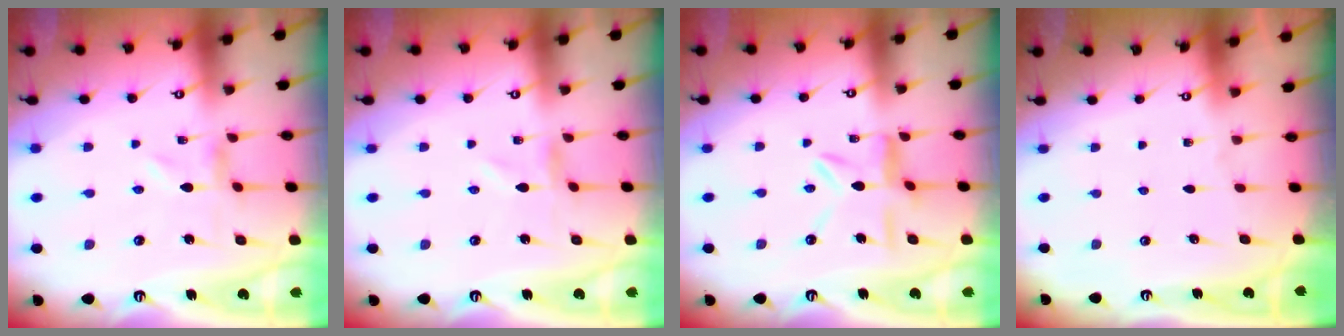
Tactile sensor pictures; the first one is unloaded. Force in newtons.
{"total": 0.7, "press": 0.7, "slide": 0.1}
{"total": 8.6, "press": 8.5, "slide": 0.8}
{"total": 0.0}